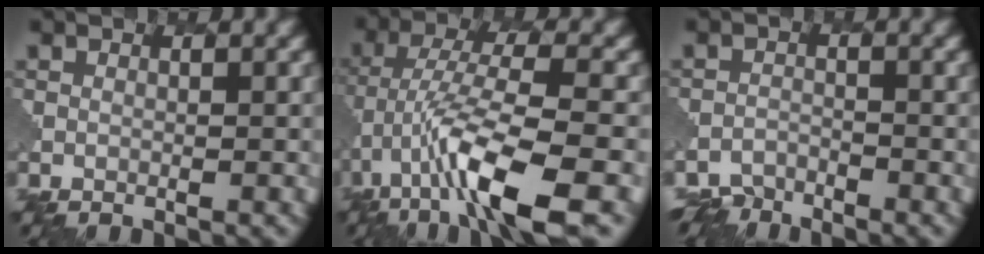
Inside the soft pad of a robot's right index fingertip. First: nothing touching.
{"total": 9.6, "force": [-4.6, 2.5, 8.1], "torque": [-0.154, 0.006, -0.088]}
{"total": 3.0, "force": [-3.0, 0.3, -0.6], "torque": [0.000, -0.005, -0.059]}